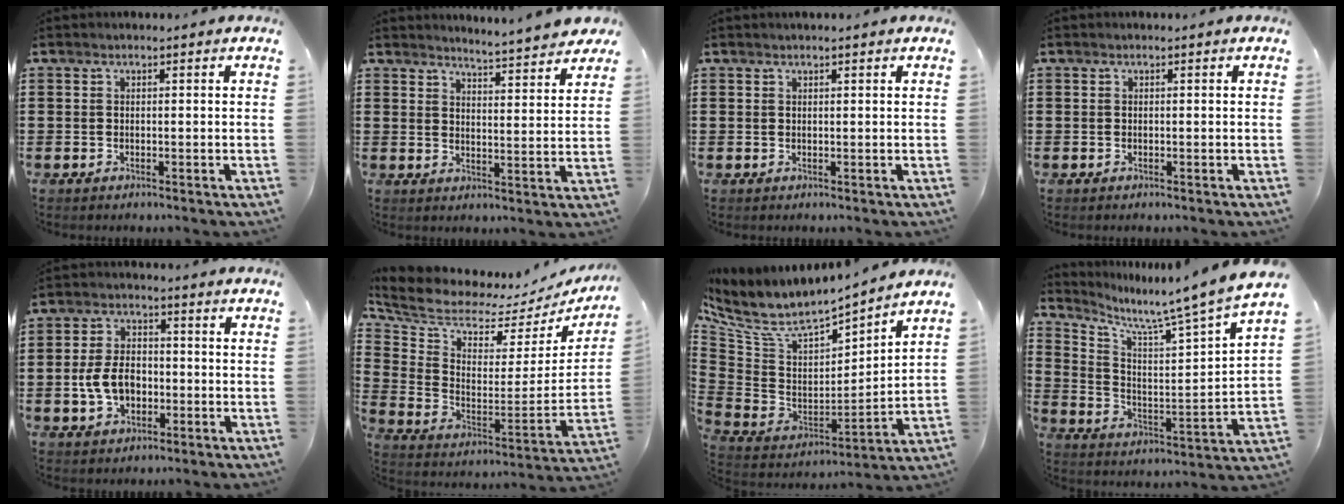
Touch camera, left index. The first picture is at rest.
{"total": 4.0, "force": [3.9, -0.6, 0.5], "torque": [-0.028, -0.028, 0.067]}
{"total": 0.8, "force": [0.6, 0.0, 0.4], "torque": [-0.009, 0.000, 0.012]}
{"total": 0.0}
{"total": 6.5, "force": [-1.4, 4.3, 4.7], "torque": [-0.115, 0.003, -0.031]}
{"total": 4.5, "force": [4.2, 1.3, 0.9], "torque": [-0.051, -0.058, 0.069]}
{"total": 7.2, "force": [5.5, 2.5, 3.9], "torque": [-0.104, -0.050, 0.091]}
{"total": 6.6, "force": [5.8, -0.7, 3.0], "torque": [-0.078, -0.062, 0.084]}